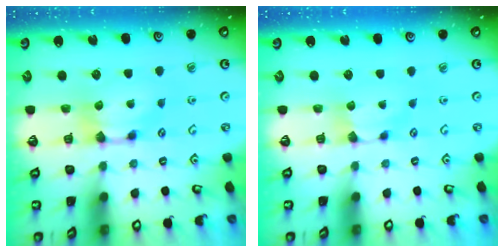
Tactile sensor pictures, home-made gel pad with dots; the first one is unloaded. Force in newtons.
{"total": 1.1, "press": 1.0, "slide": 0.2}